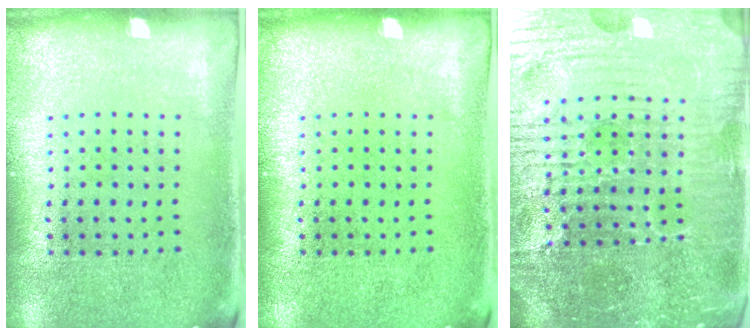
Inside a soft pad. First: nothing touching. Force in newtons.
{"total": 0.0}
{"total": 6.5, "press": 6.0, "slide": 2.6}